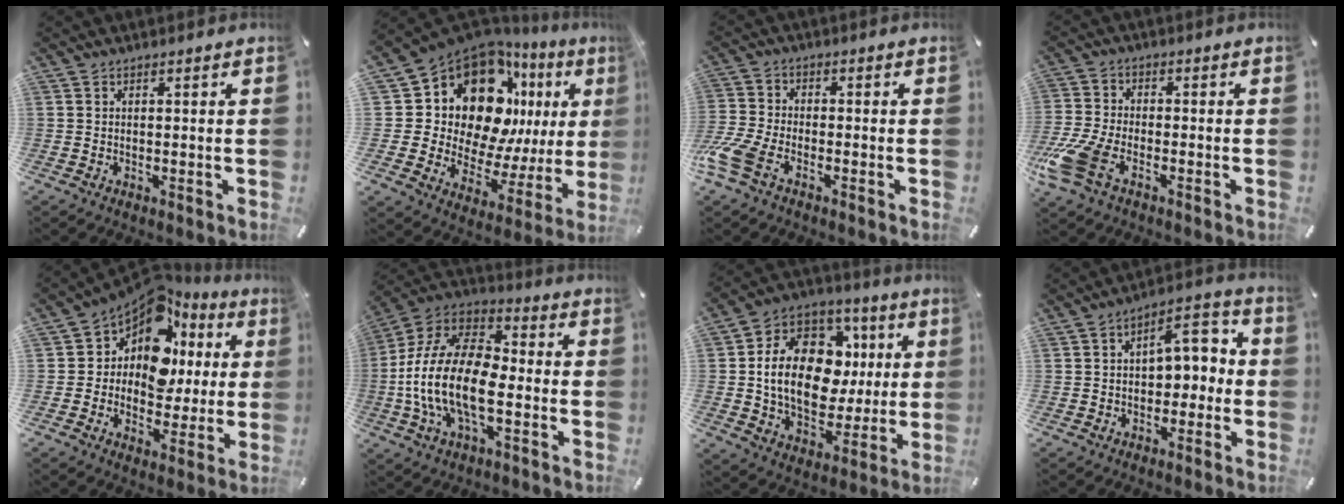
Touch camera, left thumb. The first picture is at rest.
{"total": 17.8, "force": [10.1, 11.2, 9.5], "torque": [-0.150, -0.105, 0.179]}
{"total": 8.3, "force": [-4.7, 4.2, 5.4], "torque": [-0.140, 0.003, -0.093]}
{"total": 11.2, "force": [-5.7, 6.0, 7.5], "torque": [-0.175, 0.009, -0.108]}
{"total": 11.1, "force": [4.9, 8.4, 5.5], "torque": [-0.111, -0.054, 0.089]}
{"total": 18.4, "force": [-5.5, 9.8, 14.6], "torque": [-0.316, 0.014, -0.097]}
{"total": 18.7, "force": [1.3, 13.8, 12.6], "torque": [-0.229, -0.004, 0.025]}
{"total": 6.9, "force": [0.8, 4.9, 4.9], "torque": [-0.051, -0.016, 0.002]}